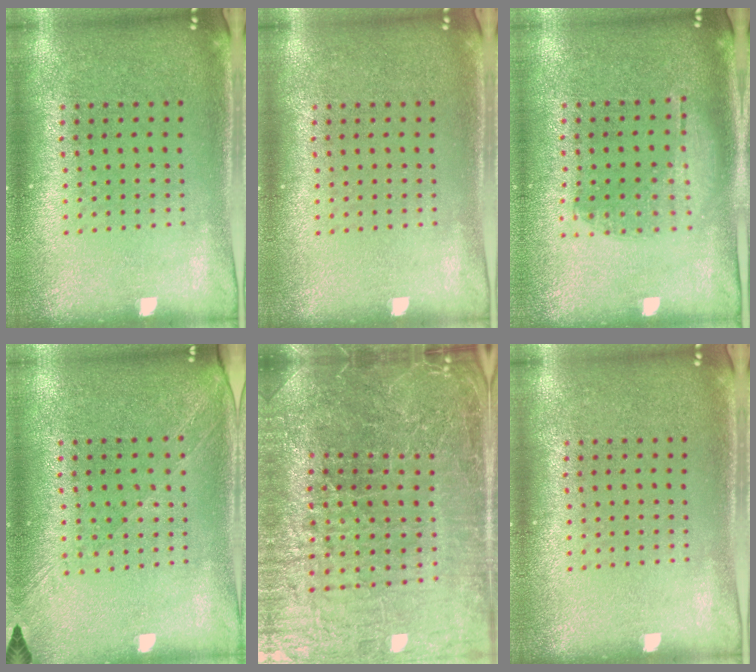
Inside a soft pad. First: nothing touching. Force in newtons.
{"total": 0.0}
{"total": 1.0, "press": 0.9, "slide": 0.4}
{"total": 1.4, "press": 1.2, "slide": 0.8}
{"total": 5.6, "press": 5.2, "slide": 2.1}
{"total": 0.0}